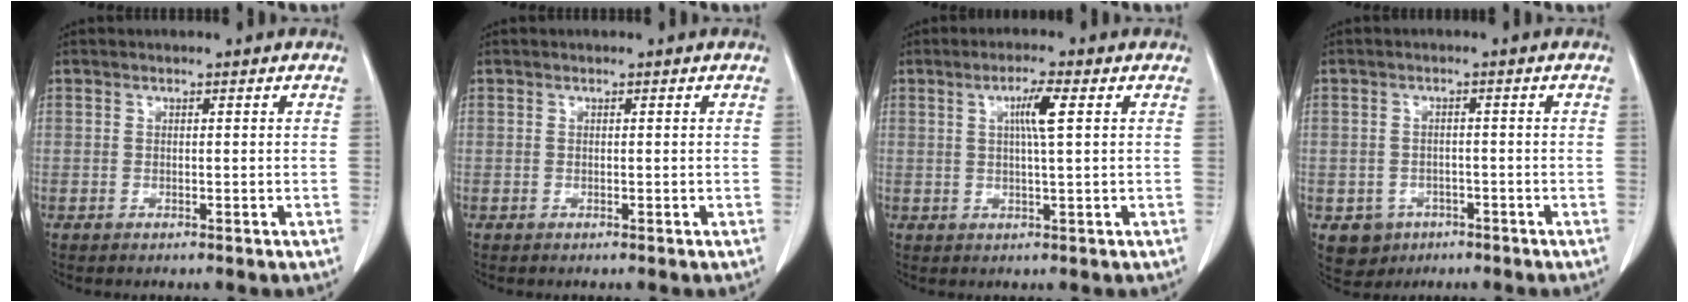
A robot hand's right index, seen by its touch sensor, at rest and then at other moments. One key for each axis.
{"total": 0.0}
{"total": 4.2, "fx": 1.1, "fy": -0.3, "fz": 4.0, "tx": -0.072, "ty": 0.001, "tz": 0.019}
{"total": 4.3, "fx": -2.1, "fy": 3.7, "fz": 0.6, "tx": -0.006, "ty": 0.009, "tz": -0.024}